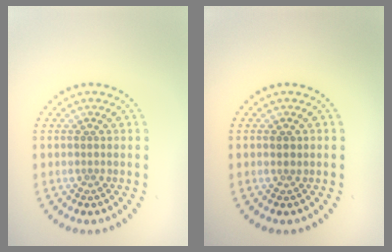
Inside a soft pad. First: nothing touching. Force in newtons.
{"total": 0.8, "press": 0.7, "slide": 0.4}